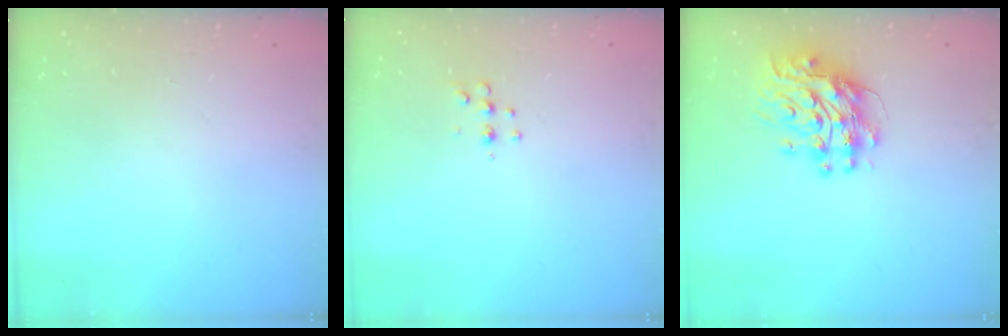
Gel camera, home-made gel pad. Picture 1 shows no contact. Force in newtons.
{"total": 5.2, "press": 5.0, "slide": 1.1}
{"total": 12.5, "press": 12.5, "slide": 1.1}